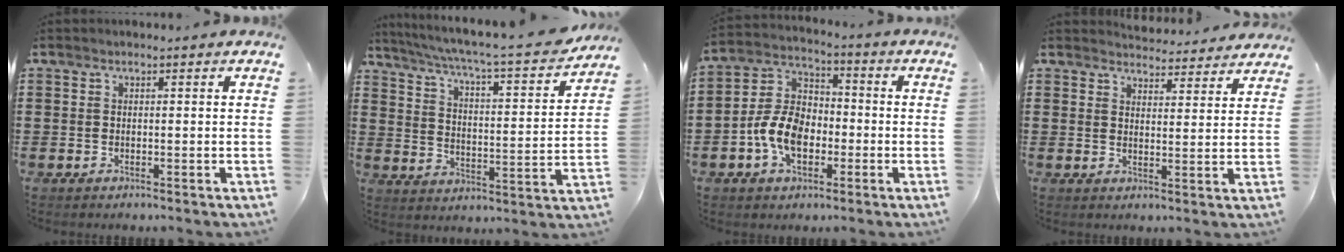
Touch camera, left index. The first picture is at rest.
{"total": 5.1, "force": [4.4, 0.1, 2.7], "torque": [-0.076, -0.038, 0.064]}
{"total": 8.7, "force": [-3.0, 5.7, 5.8], "torque": [-0.144, 0.011, -0.064]}
{"total": 4.0, "force": [4.0, 0.4, 0.1], "torque": [-0.008, -0.023, 0.071]}